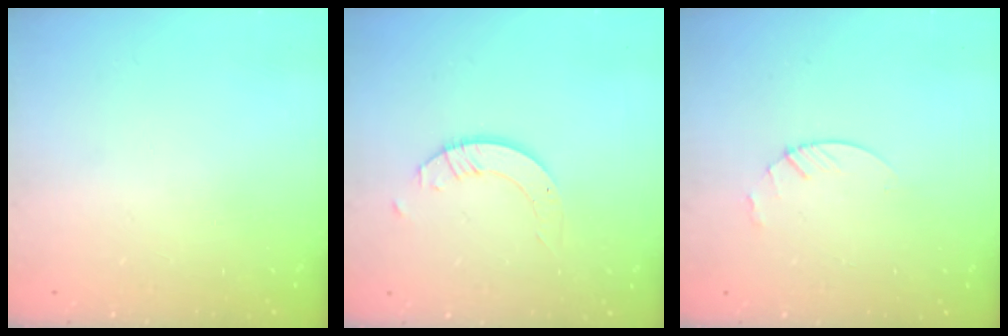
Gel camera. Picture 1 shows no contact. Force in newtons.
{"total": 3.5, "press": 3.5, "slide": 0.1}
{"total": 3.0, "press": 3.0, "slide": 0.3}